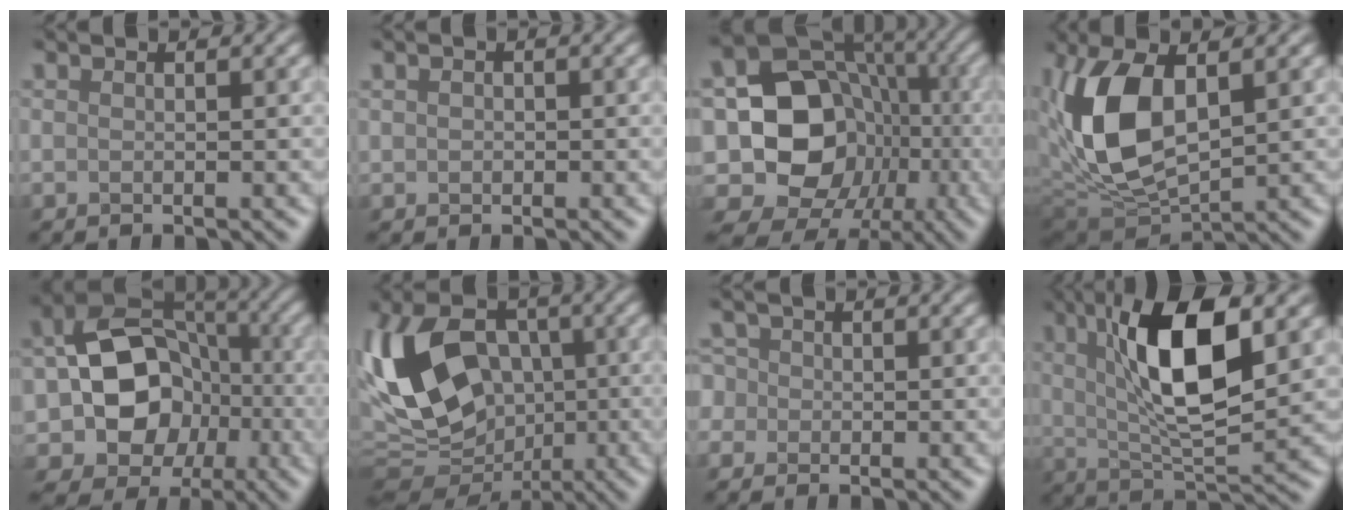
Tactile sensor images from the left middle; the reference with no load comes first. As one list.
[{"total": 0.7, "force": [-0.1, 0.2, -0.7], "torque": [-0.001, 0.002, 0.015]}, {"total": 13.3, "force": [-3.1, 11.4, 6.1], "torque": [-0.118, -0.013, -0.040]}, {"total": 8.4, "force": [1.0, 4.8, 6.9], "torque": [-0.189, -0.007, 0.040]}, {"total": 8.6, "force": [-2.3, 7.1, 4.3], "torque": [-0.079, -0.002, -0.033]}, {"total": 12.4, "force": [-1.4, 8.7, 8.7], "torque": [-0.203, -0.014, -0.006]}, {"total": 1.9, "force": [-1.2, 1.2, -0.7], "torque": [-0.010, 0.013, -0.029]}, {"total": 8.4, "force": [2.5, 2.1, 7.7], "torque": [-0.155, -0.003, 0.064]}]